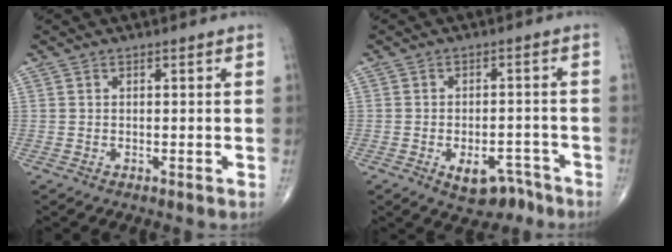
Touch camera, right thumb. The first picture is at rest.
{"total": 7.3, "force": [-4.3, 4.3, 4.1], "torque": [-0.043, 0.033, -0.056]}